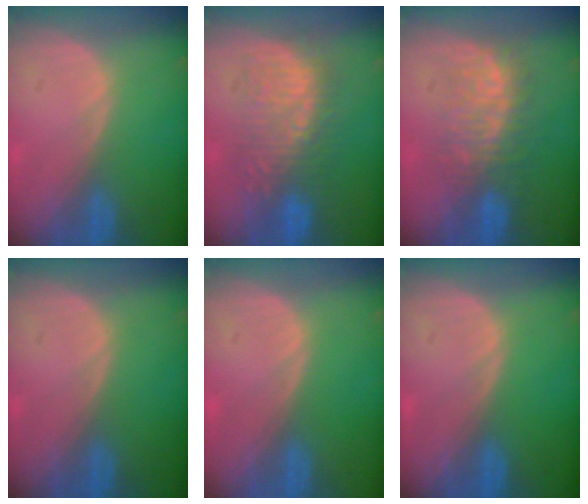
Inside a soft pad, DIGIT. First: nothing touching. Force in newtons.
{"total": 8.7, "press": 8.6, "slide": 0.9}
{"total": 7.7, "press": 7.6, "slide": 1.3}
{"total": 0.0}
{"total": 0.0}
{"total": 0.0}